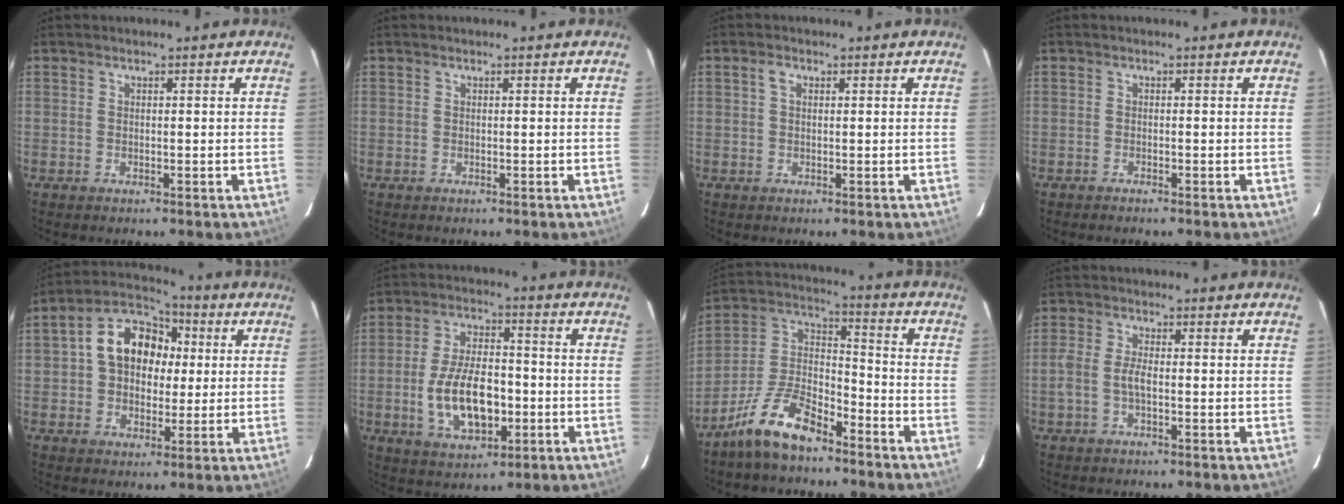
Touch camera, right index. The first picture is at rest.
{"total": 0.0}
{"total": 1.3, "force": [0.5, 0.9, 0.9], "torque": [-0.017, 0.006, 0.006]}
{"total": 0.8, "force": [-0.8, 0.0, 0.2], "torque": [-0.005, -0.002, -0.015]}
{"total": 12.0, "force": [1.7, 9.2, 7.5], "torque": [-0.152, 0.041, 0.026]}
{"total": 13.3, "force": [-3.1, 6.8, 11.0], "torque": [-0.220, 0.003, -0.043]}
{"total": 12.7, "force": [-8.9, 4.9, 7.6], "torque": [-0.166, 0.025, -0.172]}
{"total": 3.3, "force": [-1.0, 1.2, 3.0], "torque": [-0.066, 0.004, -0.021]}